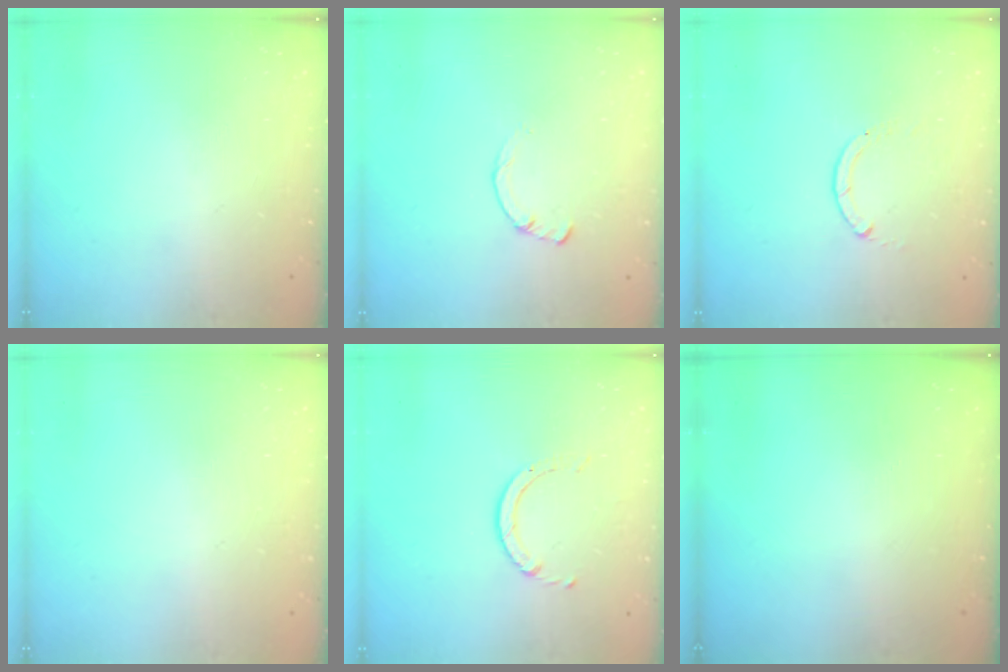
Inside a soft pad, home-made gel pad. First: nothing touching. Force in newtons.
{"total": 2.2, "press": 2.2, "slide": 0.3}
{"total": 0.0}
{"total": 2.6, "press": 2.6, "slide": 0.2}
{"total": 2.5, "press": 2.4, "slide": 0.3}
{"total": 0.0}